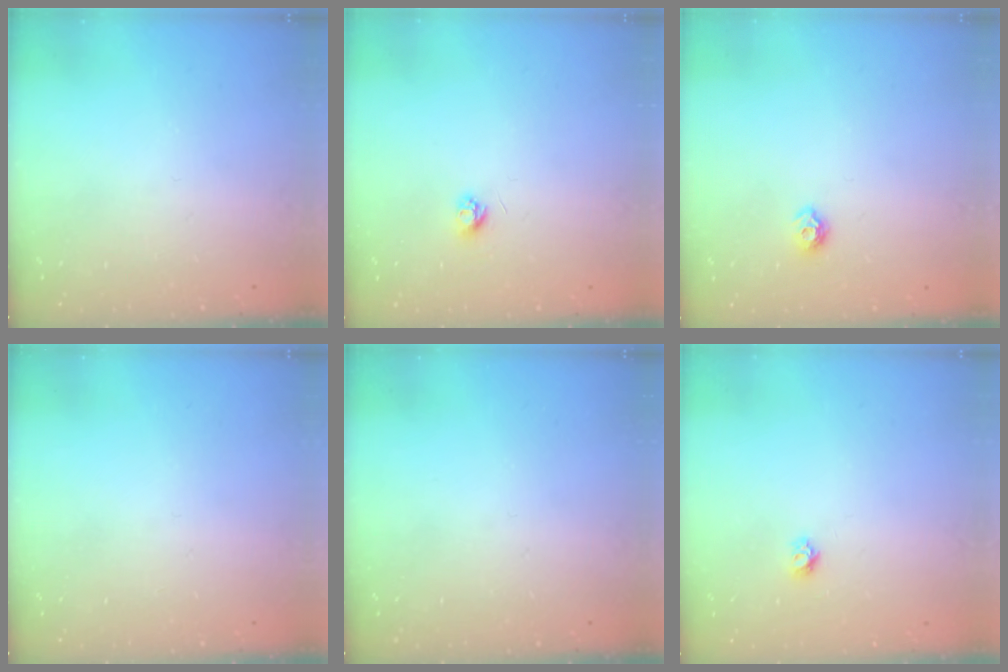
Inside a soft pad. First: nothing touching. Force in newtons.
{"total": 3.2, "press": 3.2, "slide": 0.4}
{"total": 6.1, "press": 6.1, "slide": 0.8}
{"total": 0.0}
{"total": 0.0}
{"total": 3.7, "press": 3.7, "slide": 0.2}